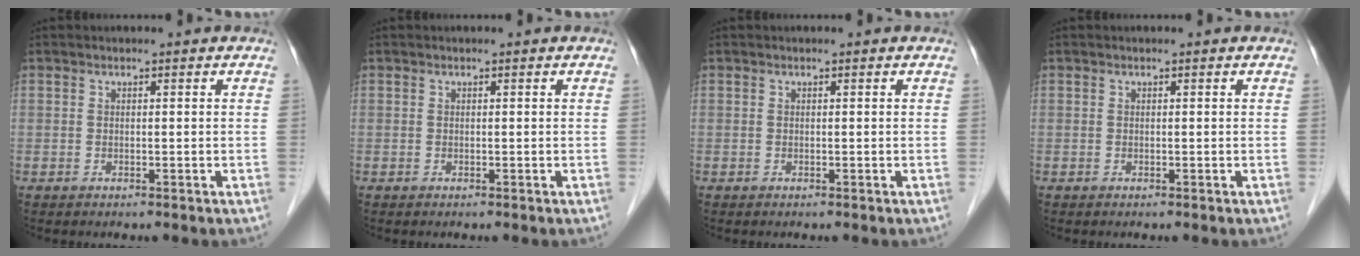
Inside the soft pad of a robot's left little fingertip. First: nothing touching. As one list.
[{"total": 0.0}, {"total": 0.0}, {"total": 0.0}]